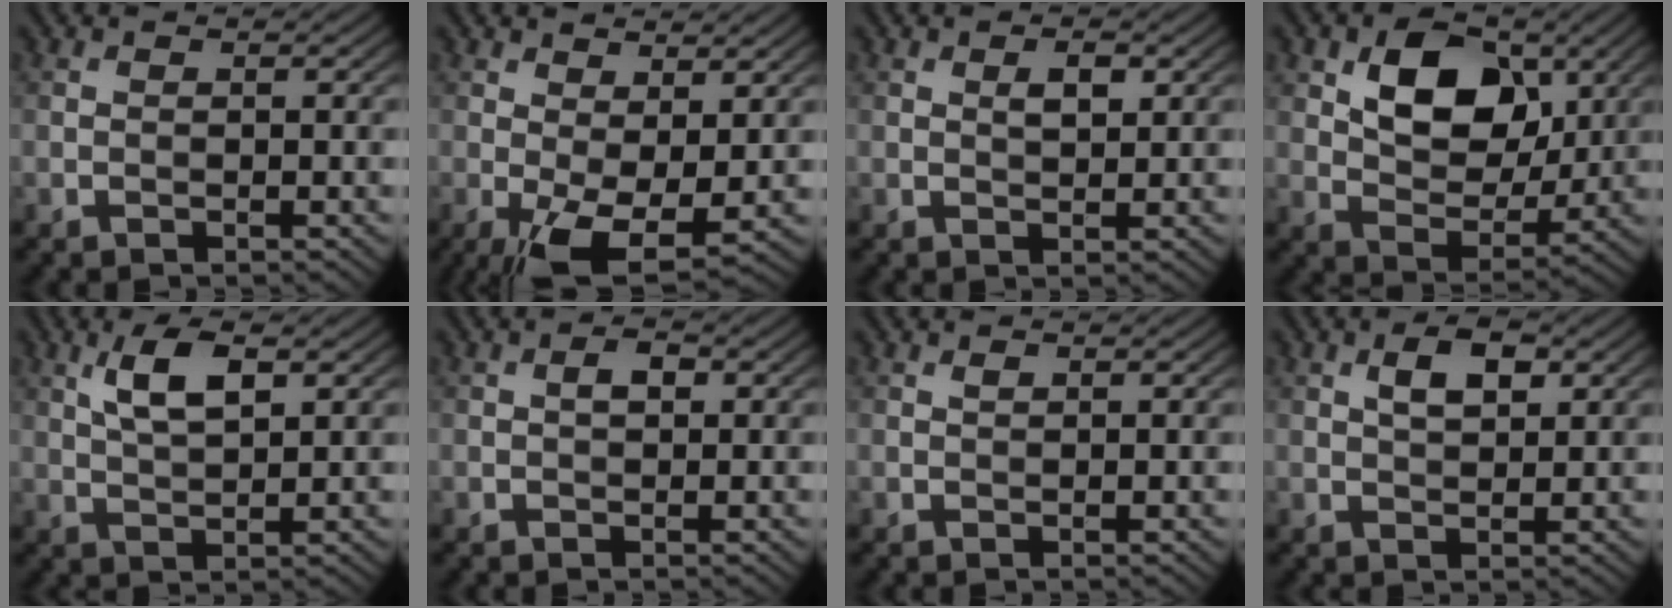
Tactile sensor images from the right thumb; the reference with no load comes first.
{"total": 7.0, "force": [-0.9, 2.8, 6.3], "torque": [-0.126, -0.003, -0.012]}
{"total": 2.0, "force": [0.7, 0.9, 1.6], "torque": [-0.027, -0.003, 0.014]}
{"total": 9.8, "force": [3.4, 6.5, 6.6], "torque": [-0.120, -0.002, 0.054]}
{"total": 5.0, "force": [2.1, 1.6, 4.2], "torque": [-0.093, 0.001, 0.042]}
{"total": 1.6, "force": [0.3, 0.8, 1.4], "torque": [-0.021, 0.003, 0.002]}
{"total": 0.5, "force": [0.4, 0.2, 0.4], "torque": [-0.006, -0.002, 0.007]}
{"total": 3.6, "force": [1.4, 1.8, 2.9], "torque": [-0.052, 0.004, 0.024]}